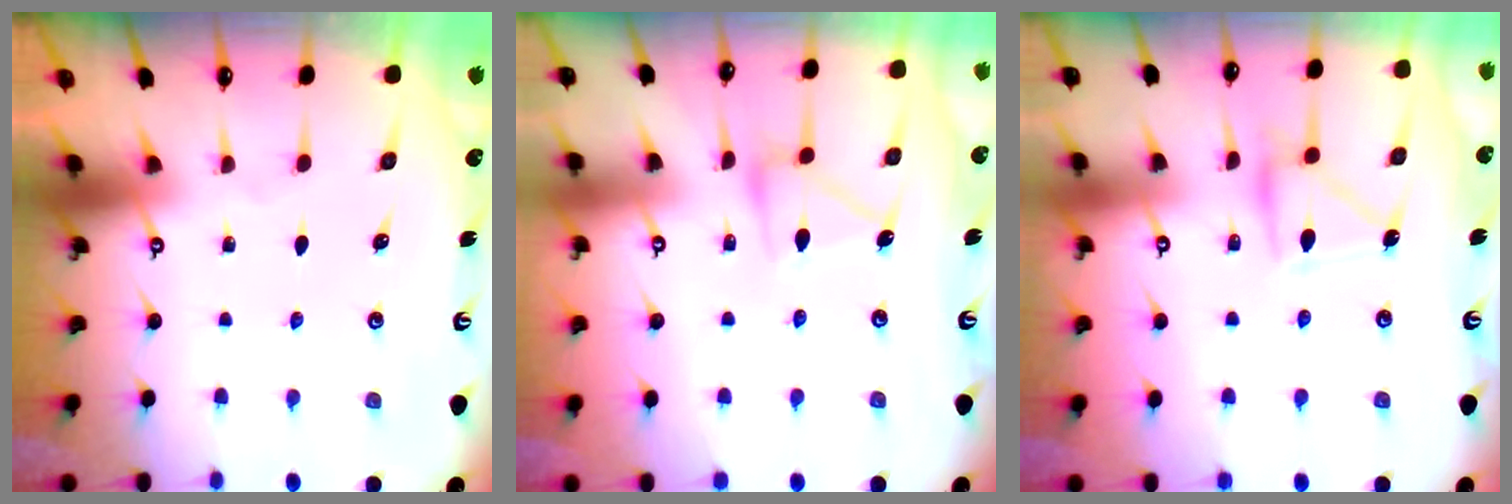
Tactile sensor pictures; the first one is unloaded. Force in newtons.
{"total": 11.6, "press": 11.6, "slide": 0.6}
{"total": 13.5, "press": 13.5, "slide": 0.8}